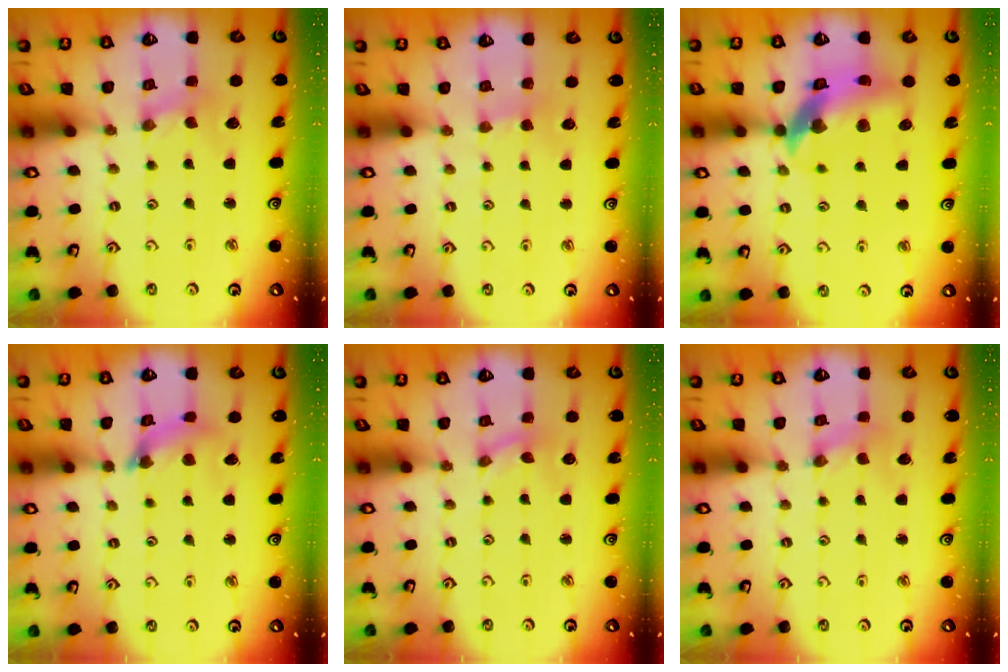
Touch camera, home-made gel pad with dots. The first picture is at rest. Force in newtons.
{"total": 2.1, "press": 2.1, "slide": 0.4}
{"total": 14.3, "press": 14.2, "slide": 2.1}
{"total": 6.6, "press": 6.6, "slide": 0.6}
{"total": 0.0}
{"total": 0.0}